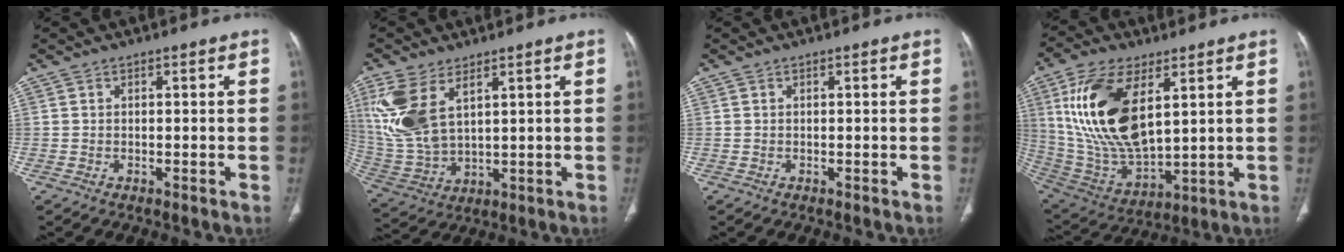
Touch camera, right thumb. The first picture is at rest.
{"total": 13.3, "force": [5.7, 6.8, 9.9], "torque": [-0.226, -0.013, 0.135]}
{"total": 0.0}
{"total": 21.0, "force": [6.6, 10.2, 17.1], "torque": [-0.329, -0.029, 0.136]}